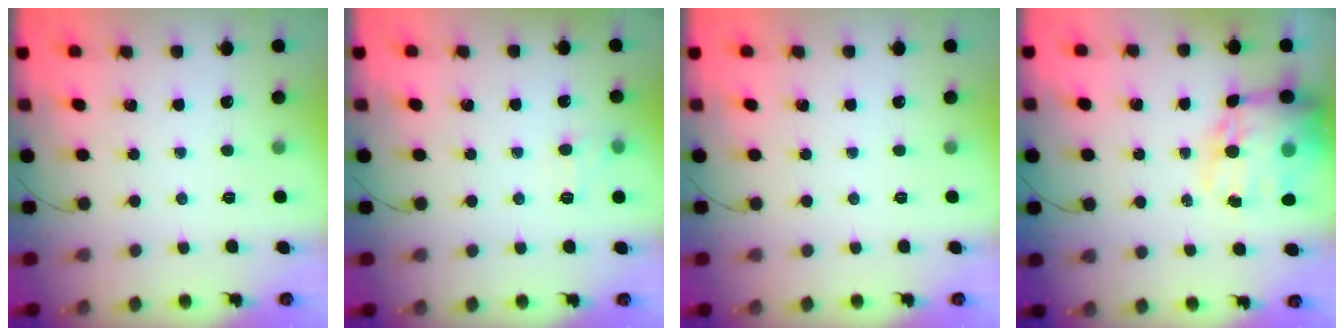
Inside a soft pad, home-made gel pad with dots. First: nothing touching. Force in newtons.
{"total": 8.1, "press": 7.8, "slide": 2.2}
{"total": 0.0}
{"total": 18.9, "press": 18.4, "slide": 4.2}